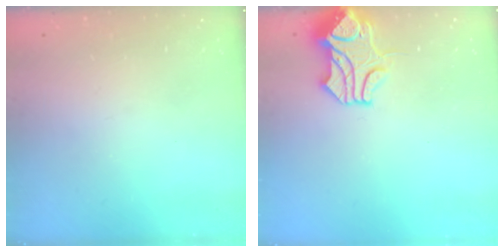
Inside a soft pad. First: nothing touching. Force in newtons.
{"total": 1.6, "press": 1.0, "slide": 1.2}